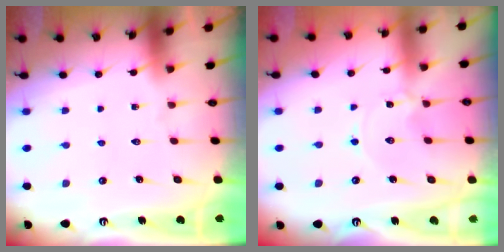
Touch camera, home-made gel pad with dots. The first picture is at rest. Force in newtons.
{"total": 0.0}